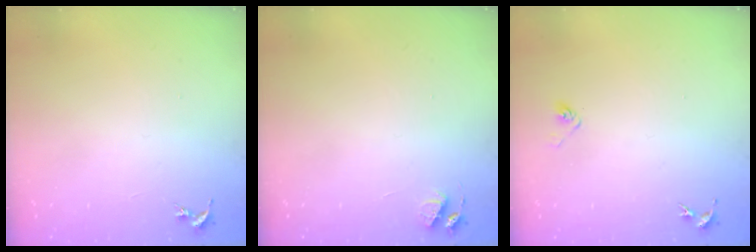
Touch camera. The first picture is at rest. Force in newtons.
{"total": 4.4, "press": 4.3, "slide": 0.6}
{"total": 3.8, "press": 3.7, "slide": 1.0}